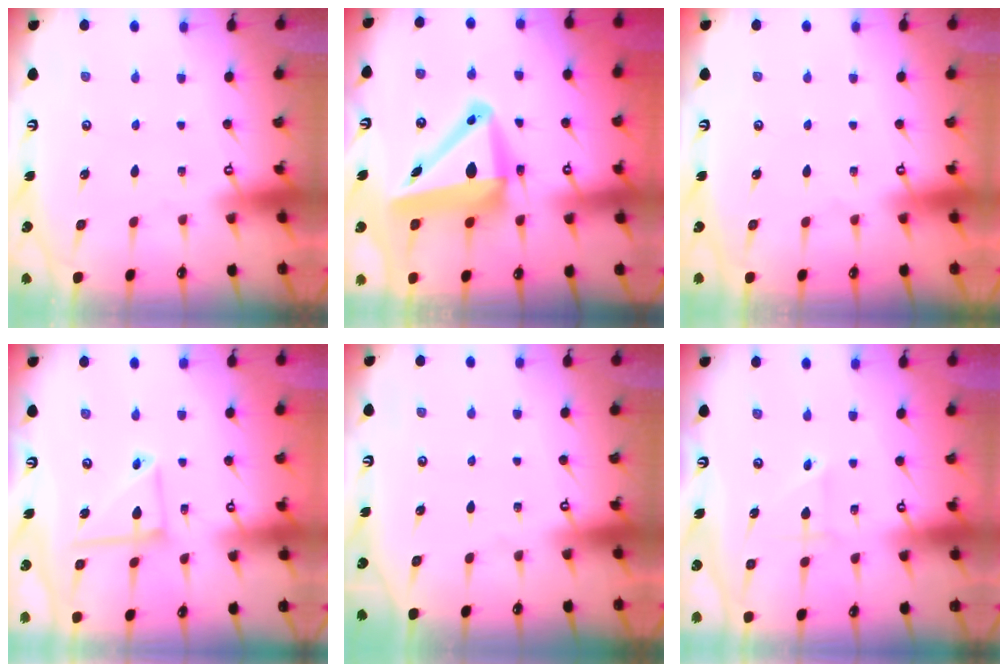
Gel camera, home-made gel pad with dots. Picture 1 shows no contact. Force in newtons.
{"total": 14.0, "press": 13.6, "slide": 3.3}
{"total": 0.0}
{"total": 8.9, "press": 8.9, "slide": 0.7}
{"total": 0.0}
{"total": 2.2, "press": 2.1, "slide": 0.8}